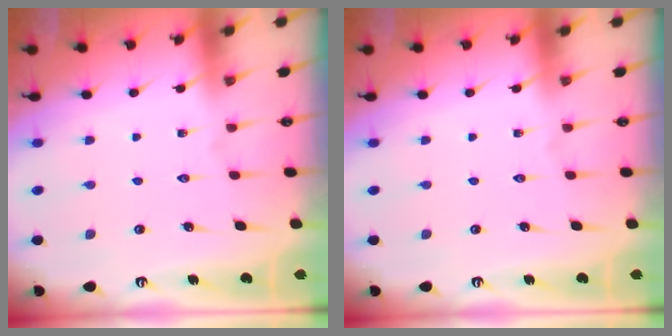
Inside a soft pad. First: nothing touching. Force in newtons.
{"total": 0.0}